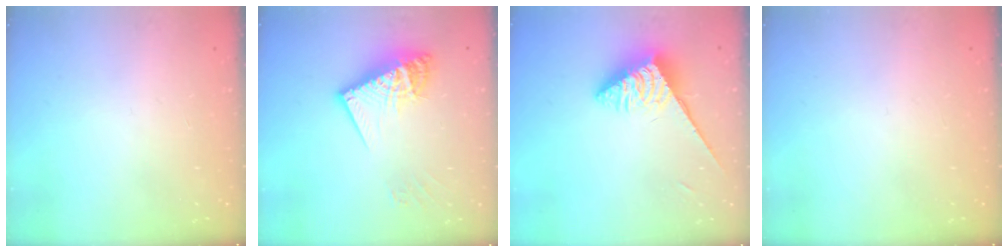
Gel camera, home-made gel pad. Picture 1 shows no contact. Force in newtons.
{"total": 15.9, "press": 15.8, "slide": 1.7}
{"total": 4.0, "press": 4.0, "slide": 0.2}
{"total": 0.0}